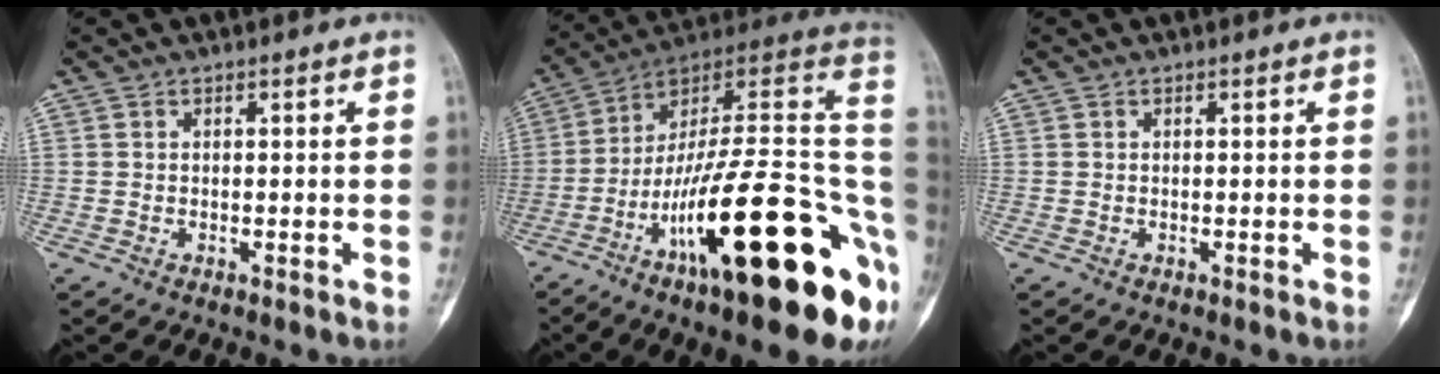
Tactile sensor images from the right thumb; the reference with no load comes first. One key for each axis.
{"total": 31.5, "fx": -9.7, "fy": 8.0, "fz": 28.9, "tx": -0.358, "ty": 0.054, "tz": -0.155}
{"total": 0.0}